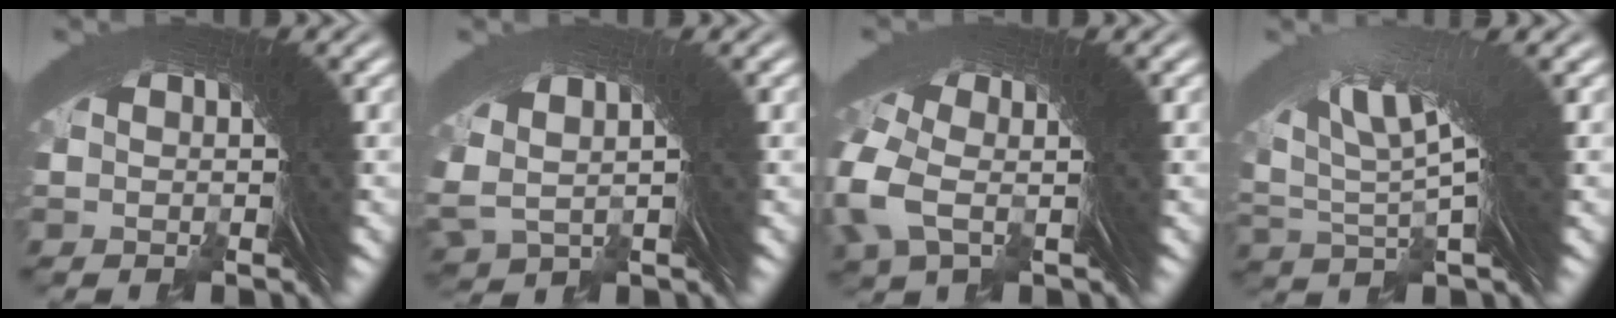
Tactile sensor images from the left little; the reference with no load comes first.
{"total": 3.6, "force": [1.5, 2.2, 2.4], "torque": [-0.060, -0.003, 0.038]}
{"total": 3.8, "force": [0.4, 2.3, 3.1], "torque": [-0.084, -0.009, 0.010]}
{"total": 6.9, "force": [3.4, 2.0, 5.7], "torque": [-0.090, 0.014, 0.055]}